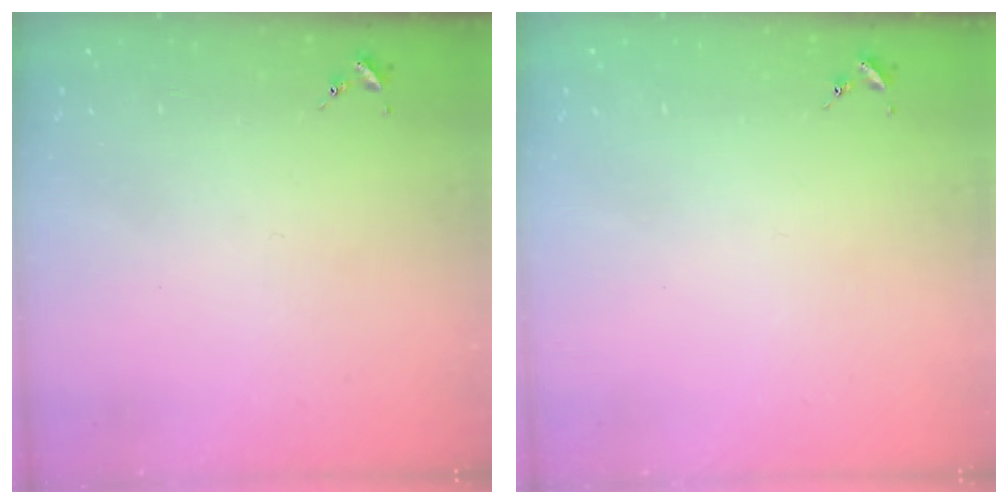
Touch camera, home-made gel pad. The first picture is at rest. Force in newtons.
{"total": 0.0}